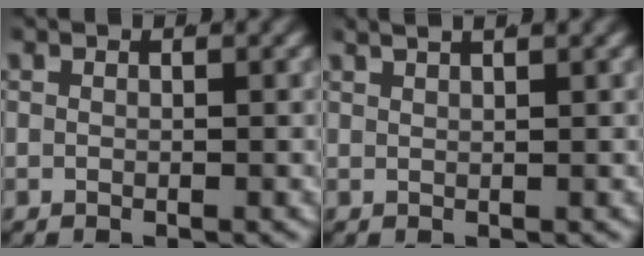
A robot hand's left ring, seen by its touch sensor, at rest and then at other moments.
{"total": 2.6, "force": [2.3, 0.1, 1.3], "torque": [-0.012, 0.009, 0.038]}